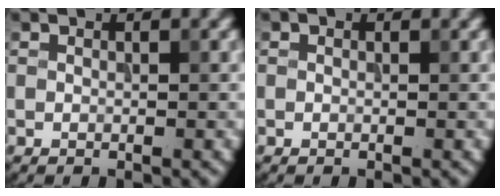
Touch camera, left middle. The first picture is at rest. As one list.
[{"total": 0.6, "force": [0.3, 0.4, 0.3], "torque": [-0.005, -0.005, -0.002]}]